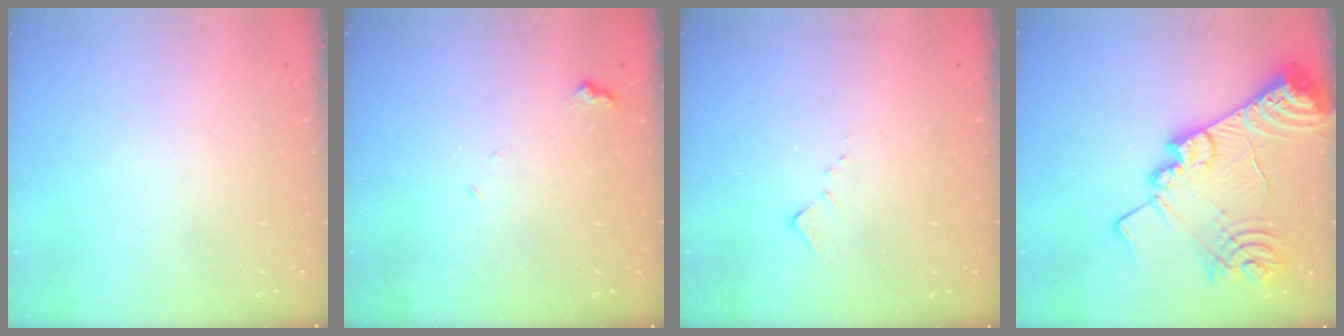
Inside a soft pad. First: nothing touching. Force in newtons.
{"total": 5.6, "press": 5.6, "slide": 0.9}
{"total": 7.5, "press": 7.4, "slide": 0.6}
{"total": 24.6, "press": 24.5, "slide": 2.5}